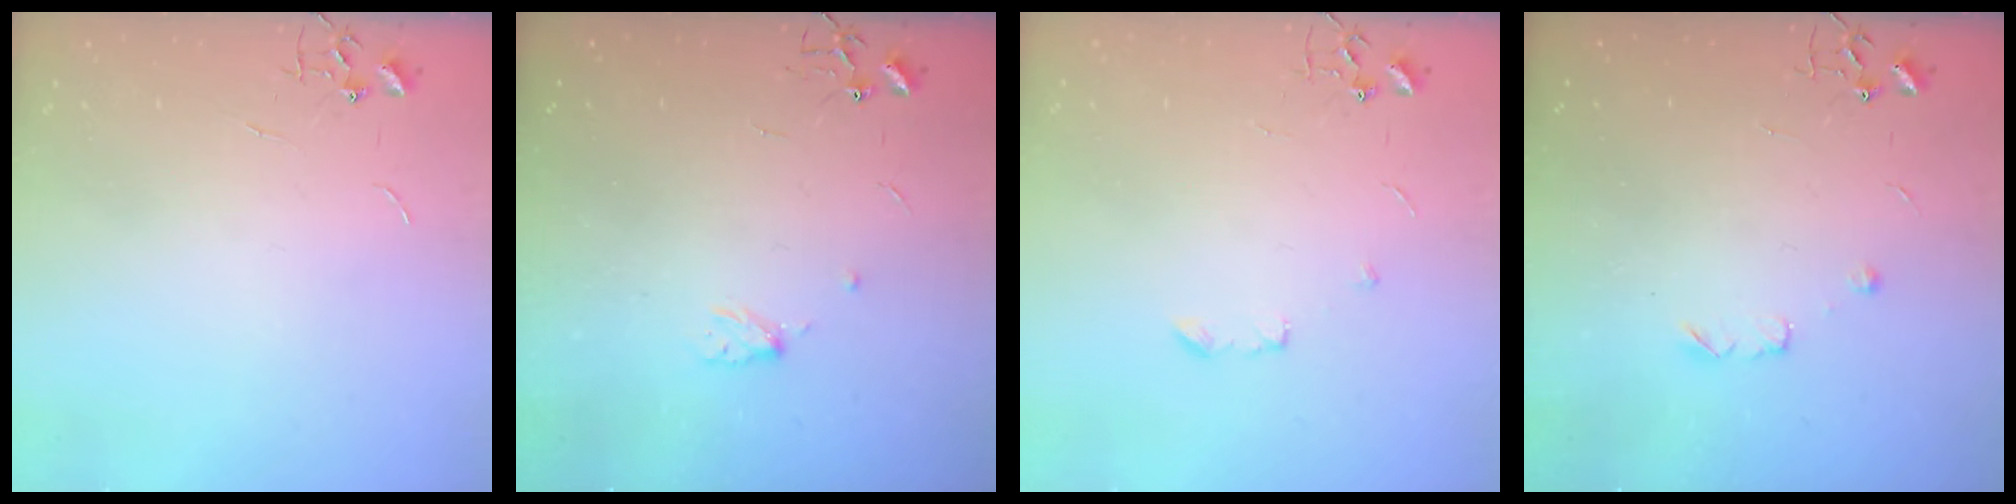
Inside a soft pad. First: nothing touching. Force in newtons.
{"total": 6.2, "press": 5.4, "slide": 3.0}
{"total": 4.7, "press": 4.7, "slide": 0.7}
{"total": 5.1, "press": 4.9, "slide": 1.2}